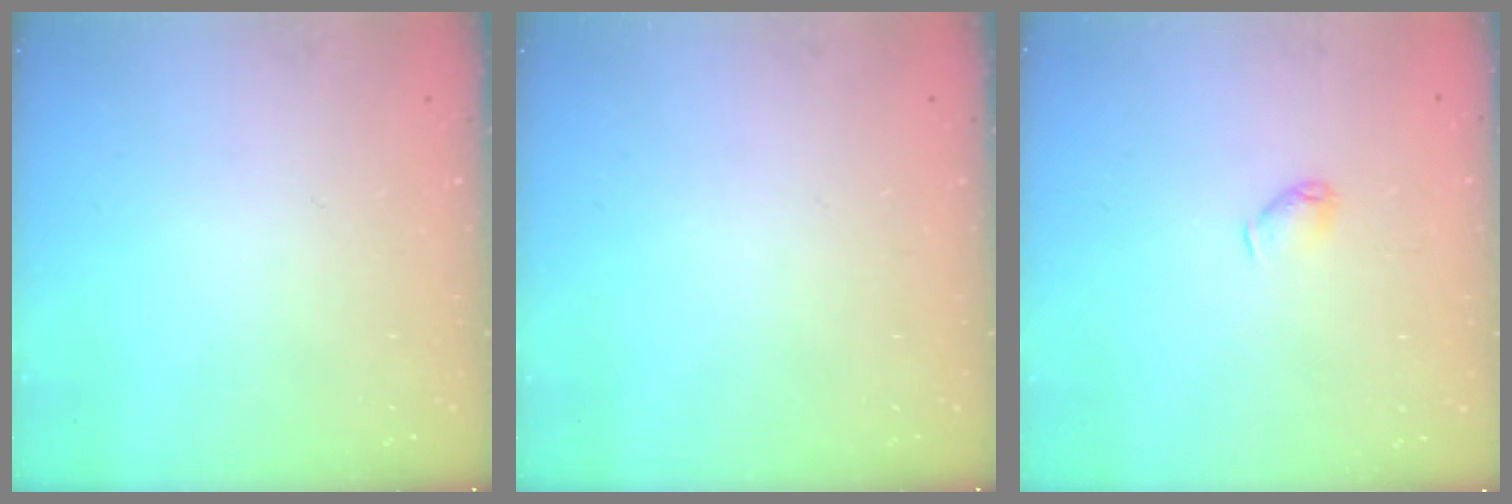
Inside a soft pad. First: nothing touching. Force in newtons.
{"total": 0.0}
{"total": 3.5, "press": 3.4, "slide": 0.7}